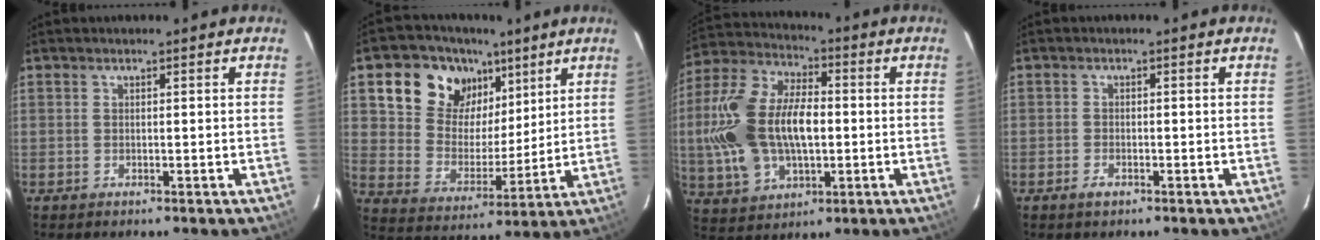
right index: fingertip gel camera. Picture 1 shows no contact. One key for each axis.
{"total": 15.2, "fx": 8.5, "fy": 11.2, "fz": 5.6, "tx": -0.123, "ty": 0.024, "tz": 0.158}
{"total": 19.3, "fx": -1.0, "fy": 11.3, "fz": 15.6, "tx": -0.340, "ty": 0.013, "tz": -0.011}
{"total": 1.7, "fx": -1.1, "fy": 0.8, "fz": 1.0, "tx": -0.019, "ty": -0.001, "tz": -0.021}